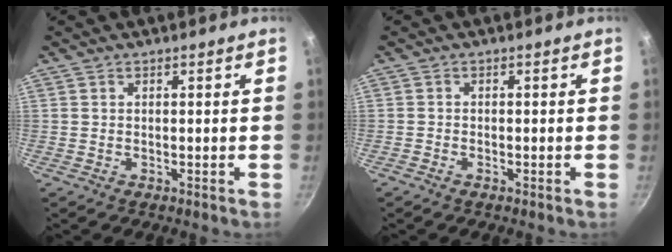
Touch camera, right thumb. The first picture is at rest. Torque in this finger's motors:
{"motor_torque": [-0.41, 0.05, -0.43, 0.13, 0.03]}